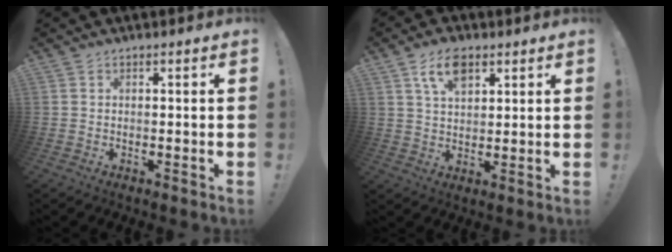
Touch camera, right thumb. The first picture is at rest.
{"total": 8.4, "force": [4.6, 4.4, 5.5], "torque": [-0.094, -0.005, 0.084]}